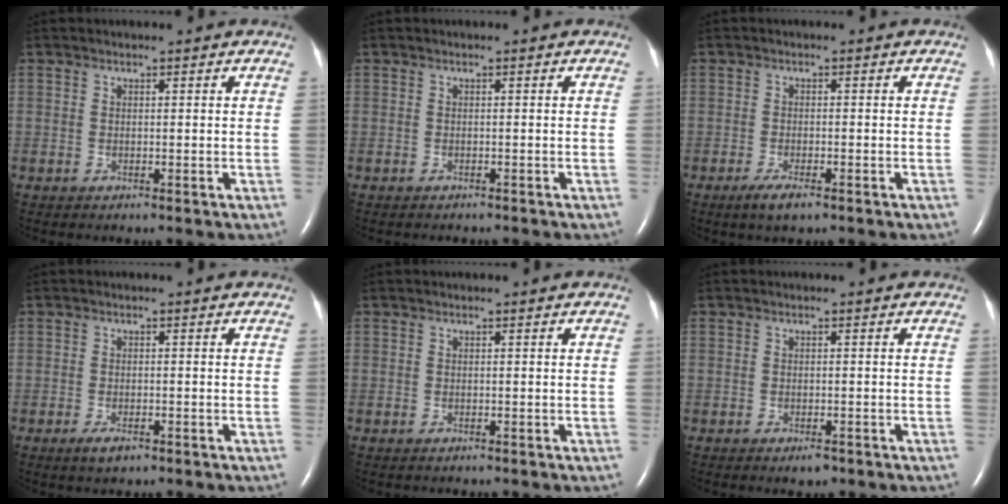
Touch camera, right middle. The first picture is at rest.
{"total": 1.8, "force": [-1.7, 0.6, 0.6], "torque": [-0.014, -0.003, -0.018]}
{"total": 3.0, "force": [-2.0, 0.6, 2.2], "torque": [-0.050, -0.006, -0.036]}
{"total": 2.1, "force": [-1.3, 0.8, 1.5], "torque": [-0.034, -0.003, -0.021]}
{"total": 0.0}
{"total": 1.4, "force": [-0.9, 0.5, 0.9], "torque": [-0.013, -0.001, -0.009]}